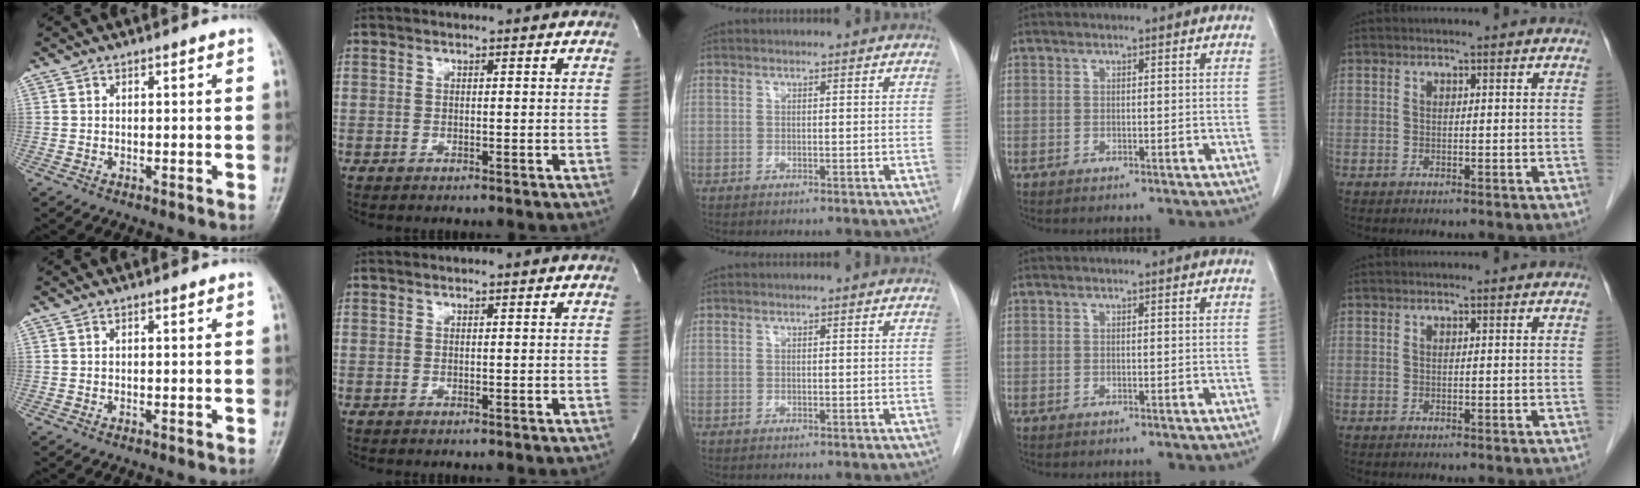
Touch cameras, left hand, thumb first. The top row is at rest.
{}